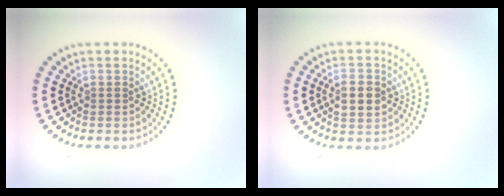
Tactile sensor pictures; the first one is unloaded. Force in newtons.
{"total": 2.9, "press": 2.9, "slide": 0.2}